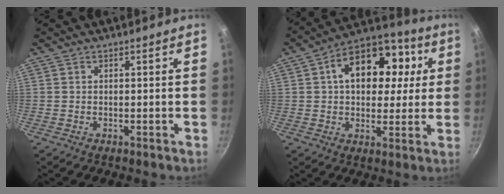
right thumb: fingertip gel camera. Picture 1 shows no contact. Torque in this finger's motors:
{"motor_torque": [-0.37, 2.86, 1.47, 0.47, 0.09]}